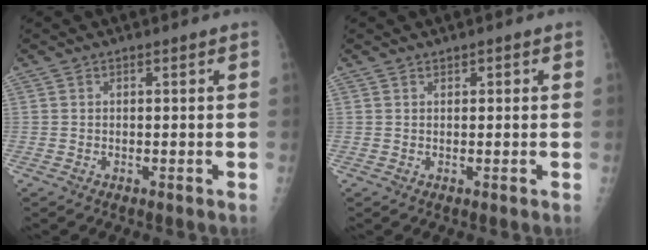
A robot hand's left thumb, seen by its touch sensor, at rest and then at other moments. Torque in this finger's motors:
{"motor_torque": [0.19, -0.06, -0.20, -0.02, 0.02]}